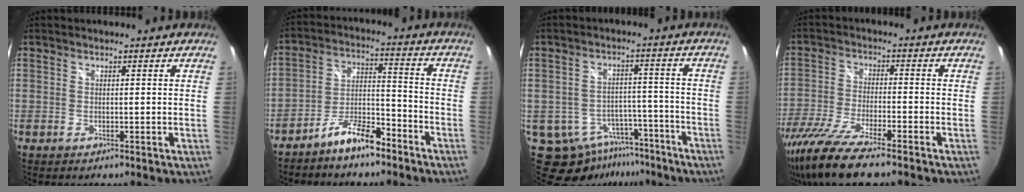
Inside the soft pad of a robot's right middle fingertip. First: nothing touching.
{"total": 8.1, "force": [-6.5, 2.1, 4.3], "torque": [-0.090, 0.026, -0.117]}
{"total": 12.0, "force": [-8.5, 7.5, 3.9], "torque": [-0.087, 0.004, -0.100]}
{"total": 14.4, "force": [-11.2, 1.8, 8.8], "torque": [-0.194, -0.044, -0.209]}